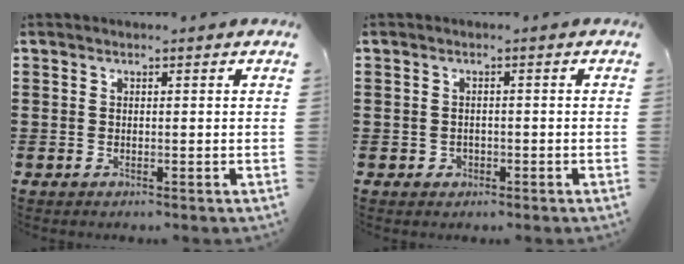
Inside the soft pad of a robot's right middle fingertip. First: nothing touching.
{"total": 0.9, "force": [-0.3, 0.9, 0.2], "torque": [-0.008, 0.004, -0.009]}